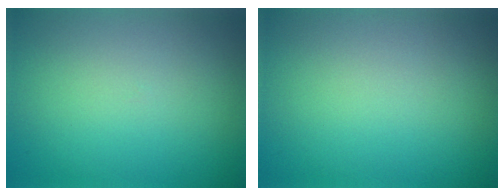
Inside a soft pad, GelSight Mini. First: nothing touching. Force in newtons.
{"total": 0.0}